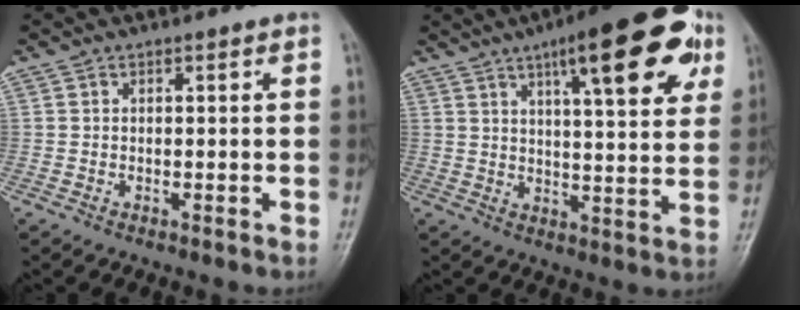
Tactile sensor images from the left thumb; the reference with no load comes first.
{"total": 18.9, "force": [9.1, 5.3, 15.7], "torque": [-0.187, -0.016, 0.122]}